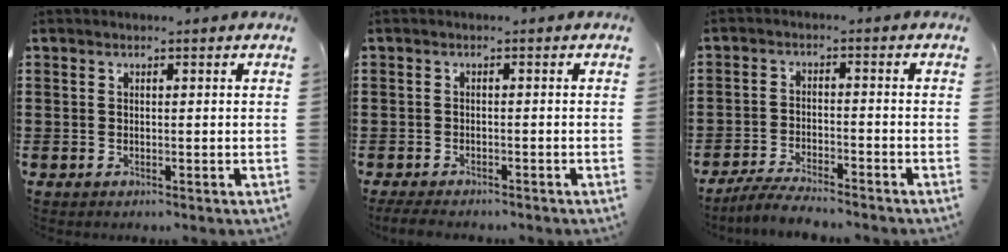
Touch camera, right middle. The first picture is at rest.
{"total": 1.7, "force": [-1.6, 0.4, 0.3], "torque": [-0.010, 0.002, -0.034]}
{"total": 4.1, "force": [-3.9, 0.2, 1.3], "torque": [-0.029, -0.003, -0.080]}